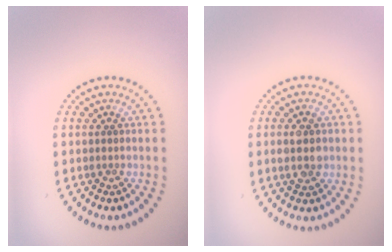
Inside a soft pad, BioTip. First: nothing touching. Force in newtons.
{"total": 2.7, "press": 2.7, "slide": 0.2}